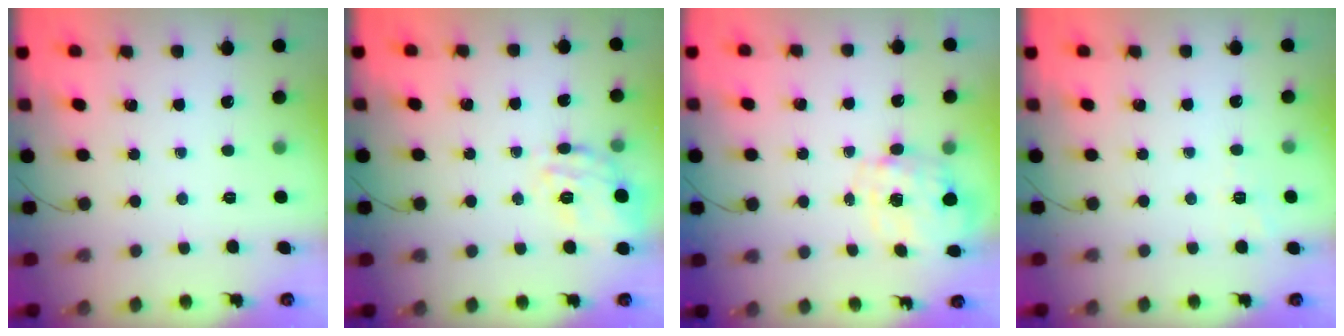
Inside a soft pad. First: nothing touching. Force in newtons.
{"total": 11.1, "press": 11.1, "slide": 0.6}
{"total": 2.7, "press": 2.6, "slide": 0.8}
{"total": 2.0, "press": 1.3, "slide": 1.5}